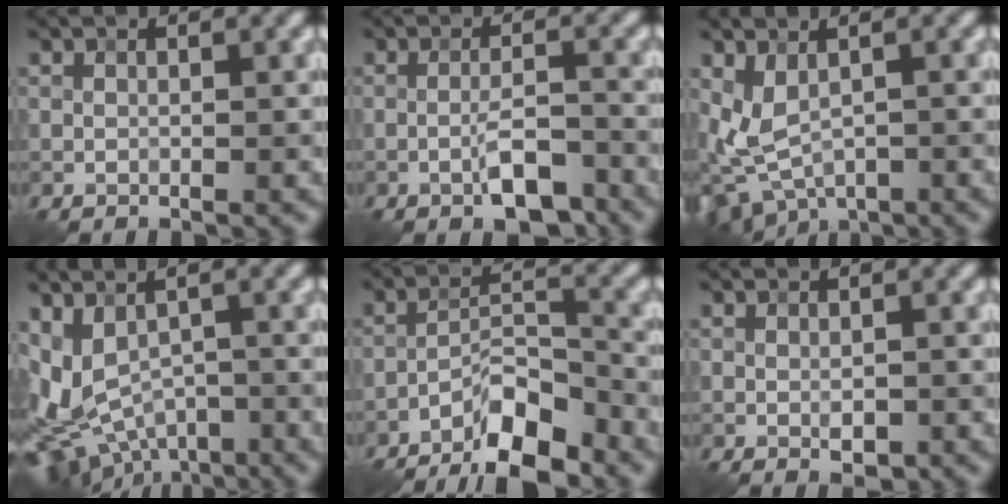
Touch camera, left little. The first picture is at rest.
{"total": 4.0, "force": [-2.2, 1.1, 3.2], "torque": [-0.058, 0.005, -0.040]}
{"total": 3.7, "force": [-1.0, 2.4, 2.6], "torque": [-0.052, -0.006, -0.017]}
{"total": 7.8, "force": [-2.5, 4.9, 5.4], "torque": [-0.099, -0.019, -0.039]}
{"total": 6.9, "force": [-5.1, 1.8, 4.3], "torque": [-0.069, 0.007, -0.095]}
{"total": 1.6, "force": [-0.5, 0.8, 1.3], "torque": [-0.020, -0.001, -0.007]}